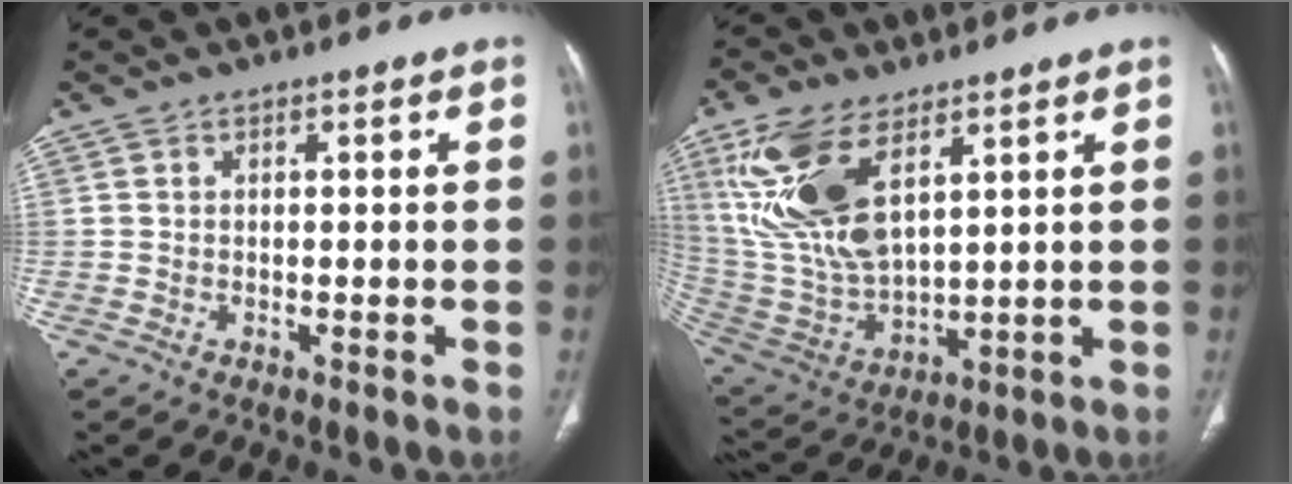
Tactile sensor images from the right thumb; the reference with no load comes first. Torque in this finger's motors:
{"motor_torque": [0.82, 3.71, 2.02, 0.76, 0.24]}